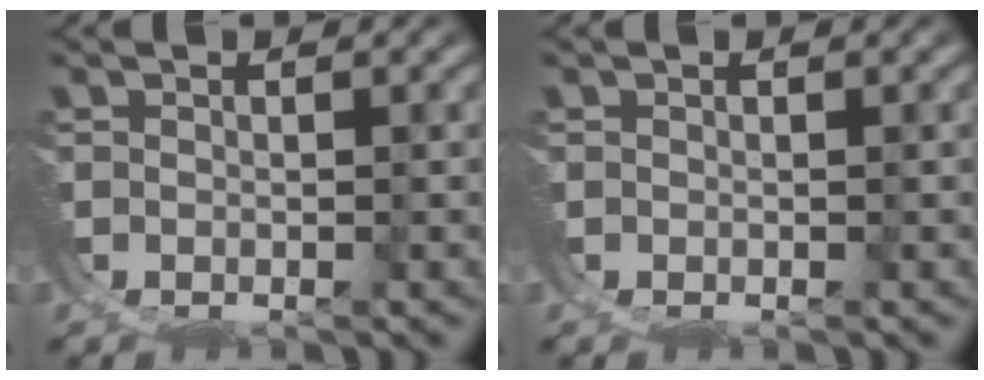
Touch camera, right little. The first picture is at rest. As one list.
[{"total": 0.0}]